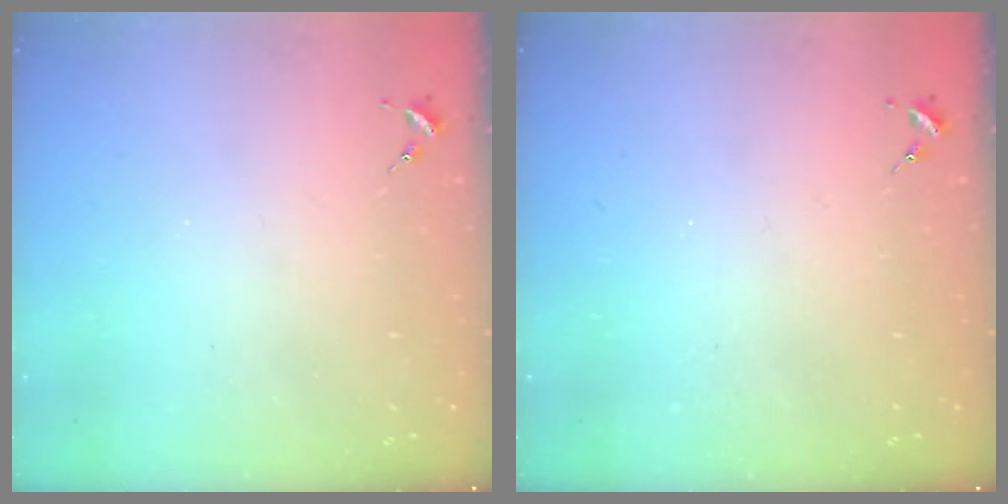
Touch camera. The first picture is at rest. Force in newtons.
{"total": 0.0}